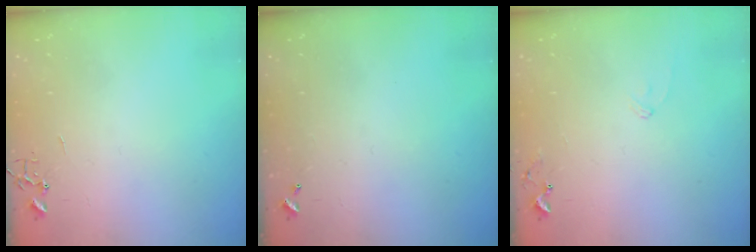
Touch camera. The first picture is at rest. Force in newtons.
{"total": 0.0}
{"total": 7.8, "press": 7.7, "slide": 0.5}